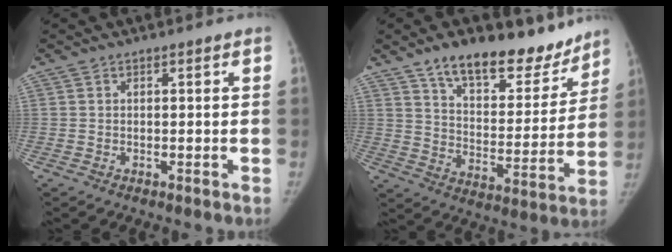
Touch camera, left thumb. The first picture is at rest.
{"total": 18.8, "force": [14.1, 8.5, 9.0], "torque": [-0.080, -0.080, 0.221]}